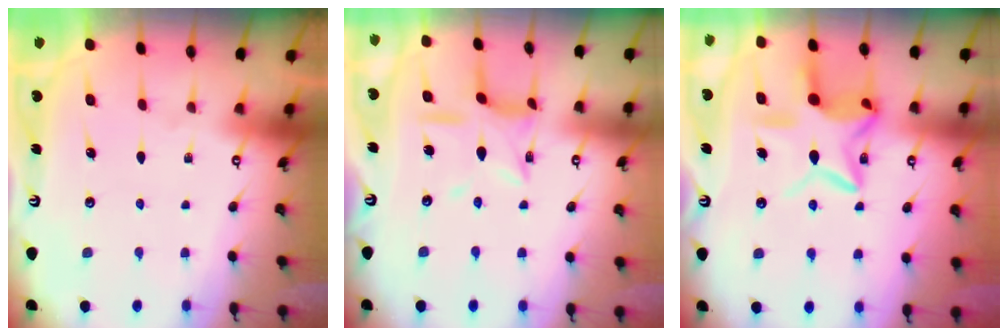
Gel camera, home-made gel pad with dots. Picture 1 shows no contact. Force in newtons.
{"total": 10.2, "press": 10.1, "slide": 0.7}
{"total": 12.9, "press": 12.9, "slide": 0.8}